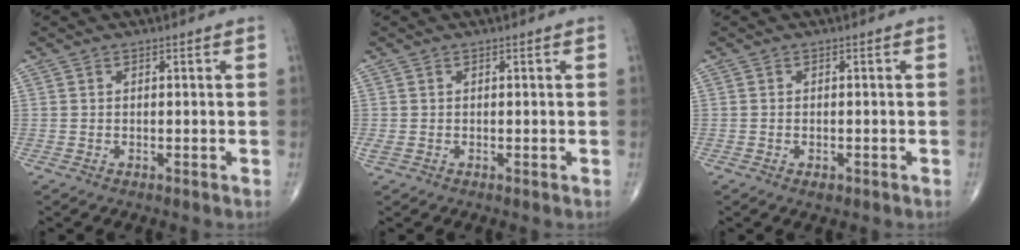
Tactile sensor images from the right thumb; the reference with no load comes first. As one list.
[{"total": 1.1, "force": [-0.2, 0.7, 0.8], "torque": [-0.023, 0.002, 0.000]}, {"total": 1.3, "force": [-0.7, 0.8, 0.9], "torque": [-0.014, 0.002, -0.006]}]